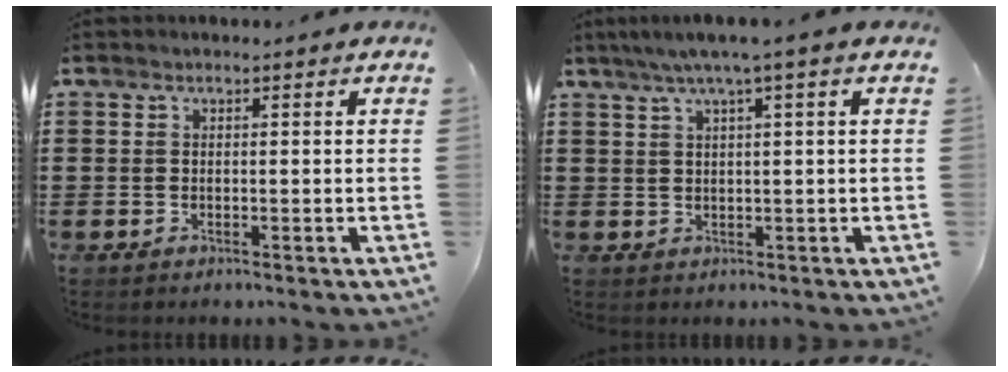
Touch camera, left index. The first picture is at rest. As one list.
[{"total": 2.9, "force": [1.3, -0.2, 2.6], "torque": [-0.051, 0.000, 0.022]}]